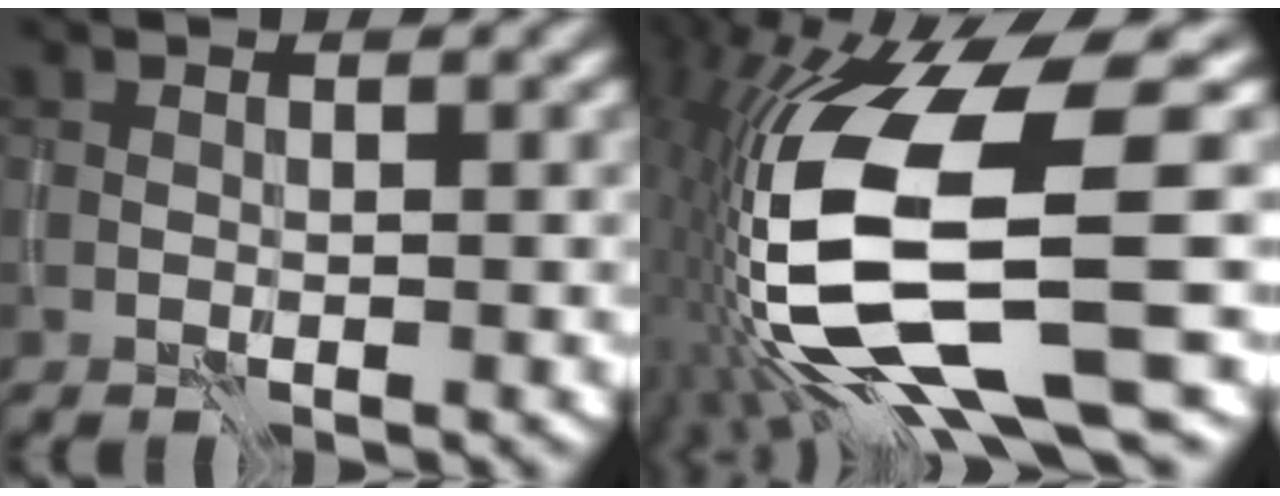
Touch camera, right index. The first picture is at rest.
{"total": 15.8, "force": [-3.5, 4.4, 14.7], "torque": [-0.300, -0.032, -0.050]}